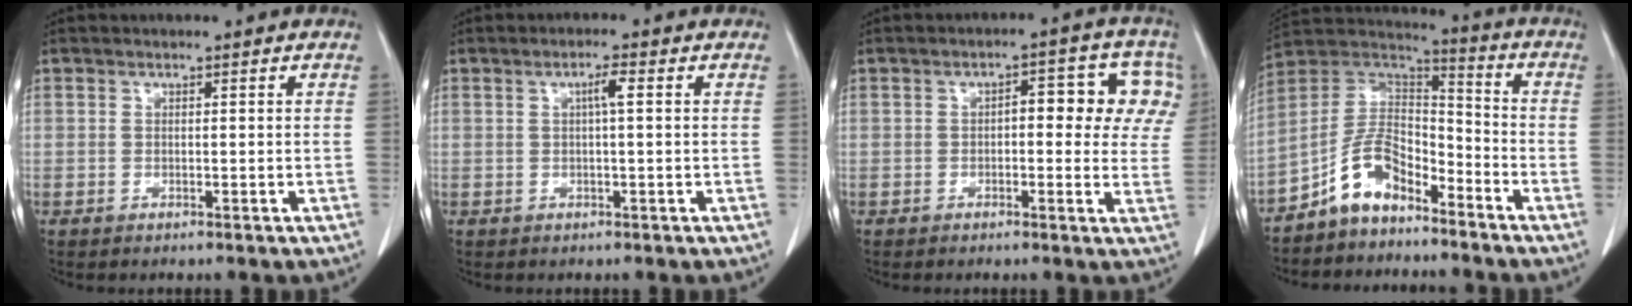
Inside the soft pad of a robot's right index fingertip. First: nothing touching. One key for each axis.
{"total": 2.2, "fx": 0.5, "fy": 0.2, "fz": 2.2, "tx": -0.035, "ty": 0.005, "tz": 0.007}
{"total": 10.4, "fx": 2.3, "fy": 4.8, "fz": 8.9, "tx": -0.101, "ty": 0.034, "tz": 0.025}
{"total": 9.9, "fx": -6.8, "fy": 4.9, "fz": 5.4, "tx": -0.107, "ty": 0.034, "tz": -0.133}